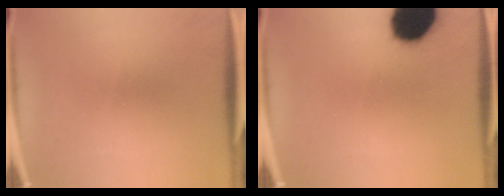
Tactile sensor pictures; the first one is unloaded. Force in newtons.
{"total": 17.2}